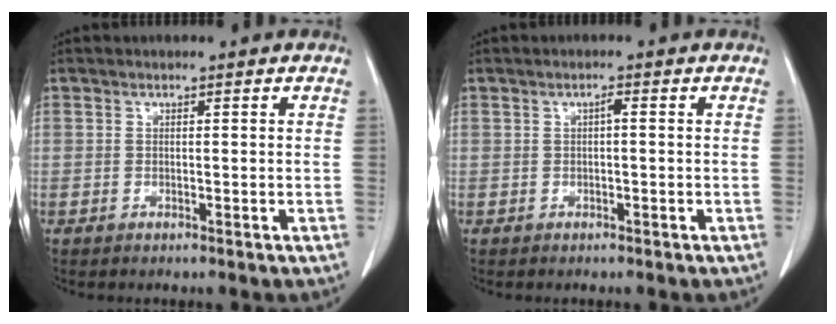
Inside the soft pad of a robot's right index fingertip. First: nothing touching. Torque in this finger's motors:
{"motor_torque": [0.20, -0.06, 0.03, 0.02]}